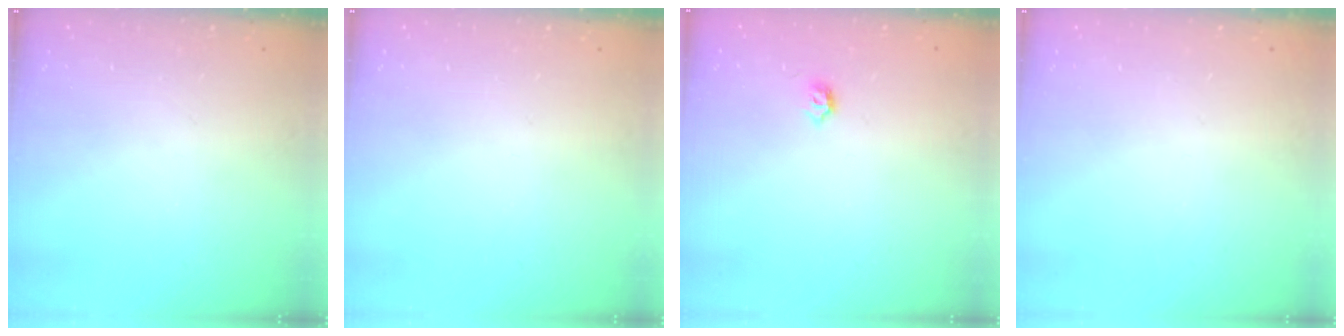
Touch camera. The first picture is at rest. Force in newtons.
{"total": 0.0}
{"total": 3.4, "press": 3.3, "slide": 0.5}
{"total": 0.0}